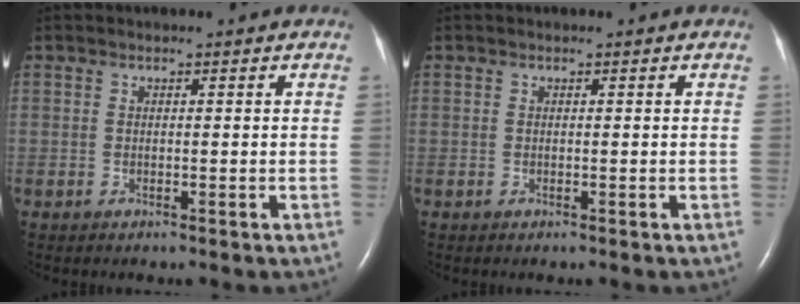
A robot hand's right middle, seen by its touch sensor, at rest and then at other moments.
{"total": 0.0}